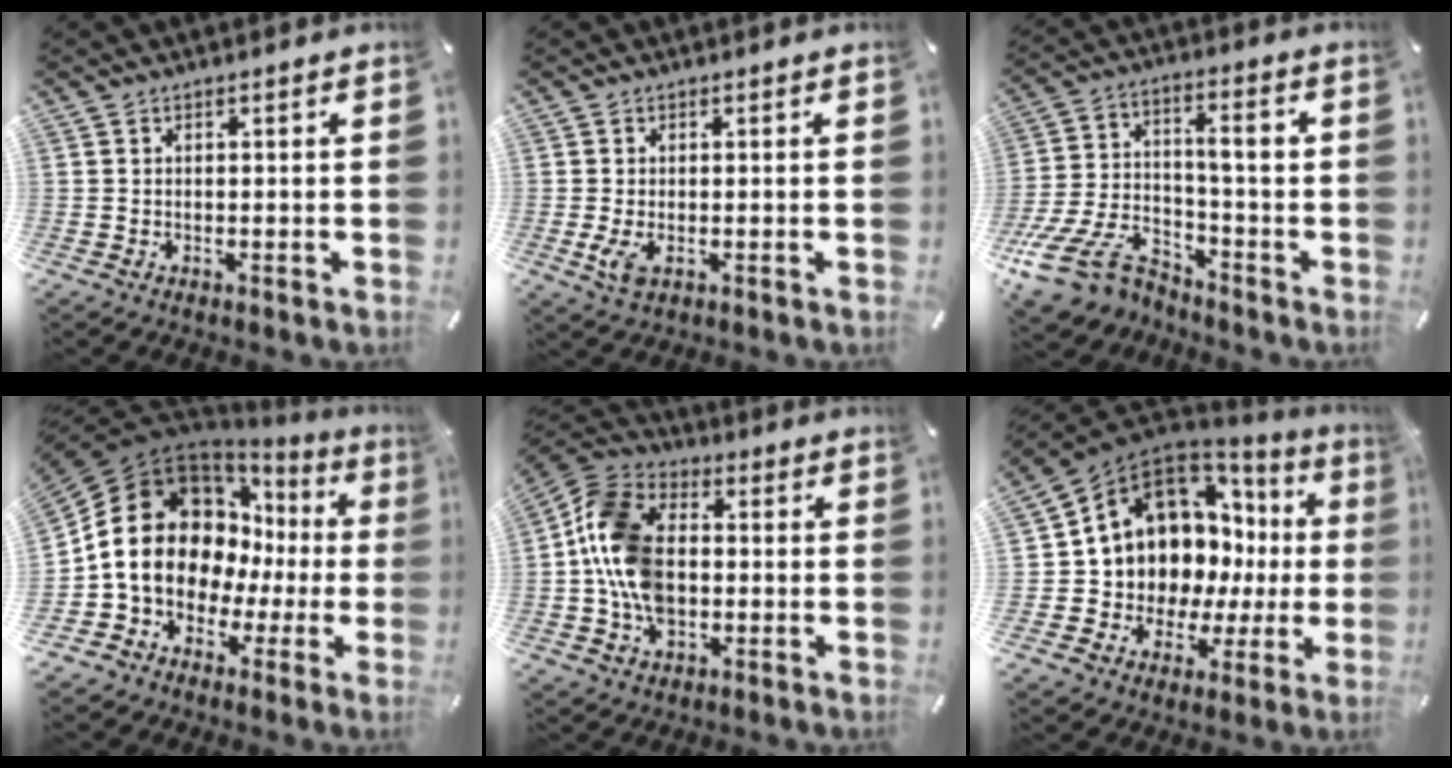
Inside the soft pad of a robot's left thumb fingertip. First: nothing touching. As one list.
[{"total": 2.9, "force": [-0.5, 1.4, 2.5], "torque": [-0.063, -0.006, -0.012]}, {"total": 14.8, "force": [-7.9, 8.3, 9.3], "torque": [-0.176, 0.048, -0.137]}, {"total": 17.5, "force": [1.4, 14.7, 9.3], "torque": [-0.177, -0.023, 0.033]}, {"total": 15.1, "force": [-1.9, 11.1, 10.1], "torque": [-0.236, 0.016, -0.036]}, {"total": 11.2, "force": [5.5, 9.0, 3.7], "torque": [-0.073, -0.079, 0.111]}]